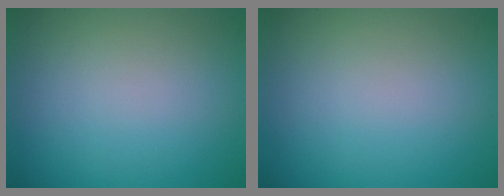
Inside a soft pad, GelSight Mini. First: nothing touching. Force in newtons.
{"total": 0.0}